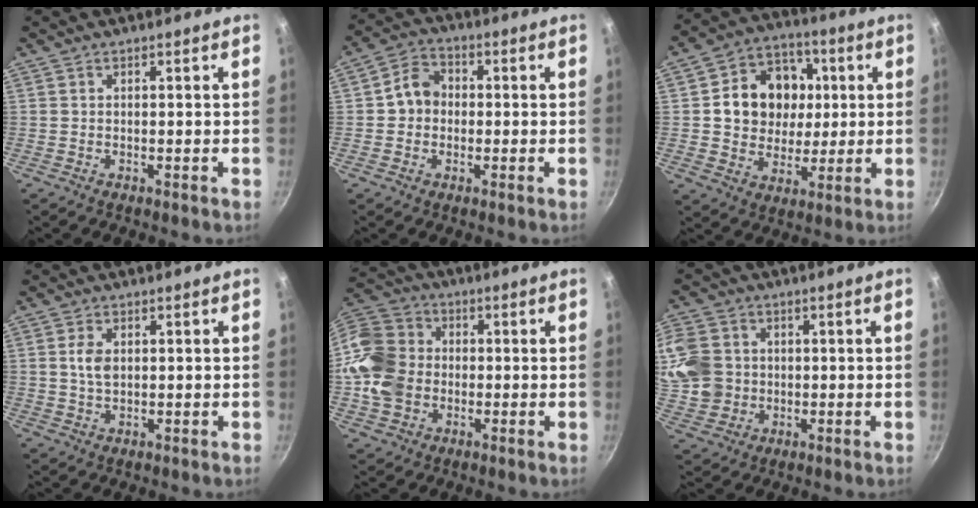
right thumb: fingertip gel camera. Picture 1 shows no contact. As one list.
[{"total": 6.3, "force": [-0.2, 5.3, 3.3], "torque": [-0.027, 0.018, -0.016]}, {"total": 15.4, "force": [2.3, 13.1, 7.8], "torque": [-0.095, 0.011, 0.036]}, {"total": 3.8, "force": [0.6, 2.4, 2.8], "torque": [-0.049, 0.001, 0.012]}, {"total": 15.0, "force": [-1.5, 12.5, 8.1], "torque": [-0.146, 0.026, -0.043]}, {"total": 12.6, "force": [1.2, 11.1, 5.7], "torque": [-0.107, -0.002, 0.022]}]